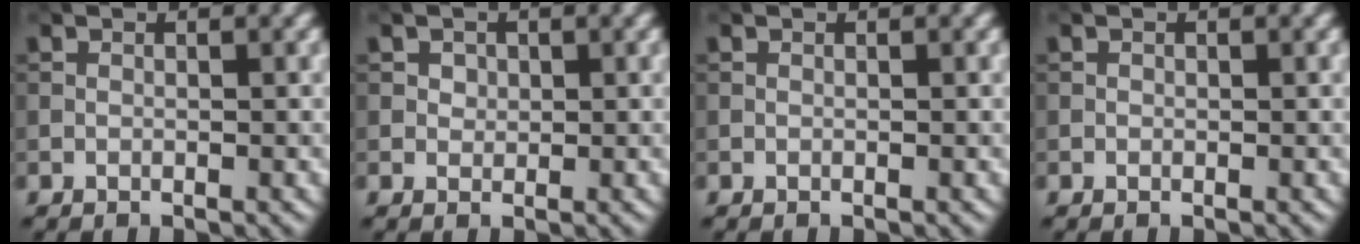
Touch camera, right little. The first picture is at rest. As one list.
[{"total": 1.0, "force": [0.4, 0.9, 0.3], "torque": [-0.002, -0.003, 0.007]}, {"total": 0.0}, {"total": 0.0}]